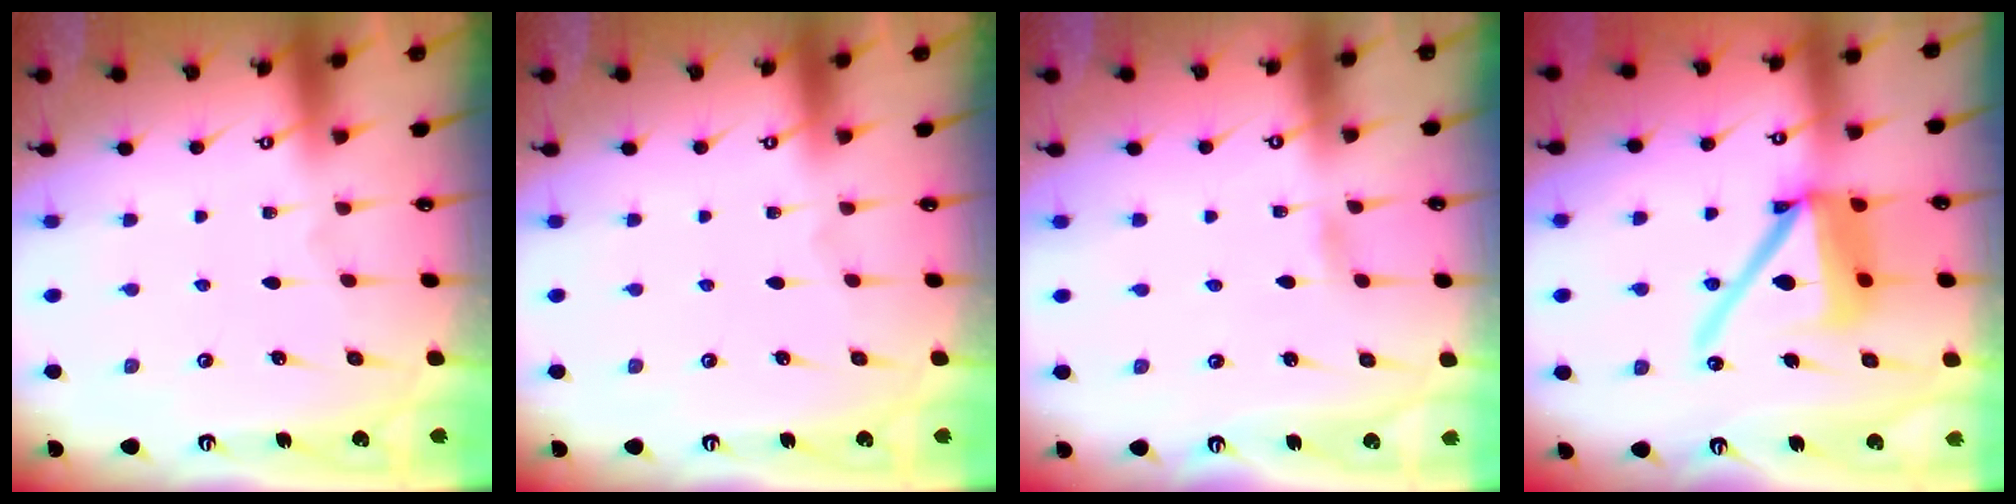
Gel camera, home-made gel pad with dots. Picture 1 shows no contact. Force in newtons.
{"total": 0.0}
{"total": 1.2, "press": 1.1, "slide": 0.2}
{"total": 16.7, "press": 16.5, "slide": 2.5}